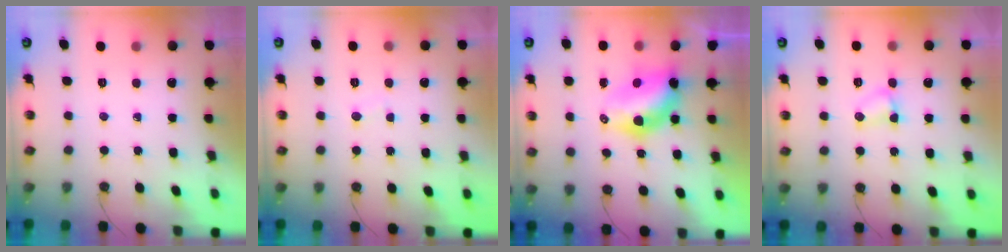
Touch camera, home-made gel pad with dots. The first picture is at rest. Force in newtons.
{"total": 1.8, "press": 1.8, "slide": 0.2}
{"total": 7.2, "press": 7.2, "slide": 0.3}
{"total": 3.2, "press": 3.2, "slide": 0.4}